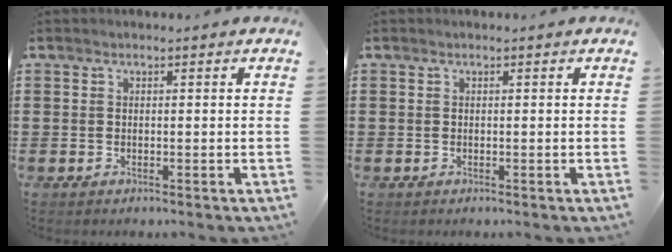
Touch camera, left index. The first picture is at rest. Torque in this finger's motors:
{"motor_torque": [0.00, 0.00, 0.00, 0.01]}